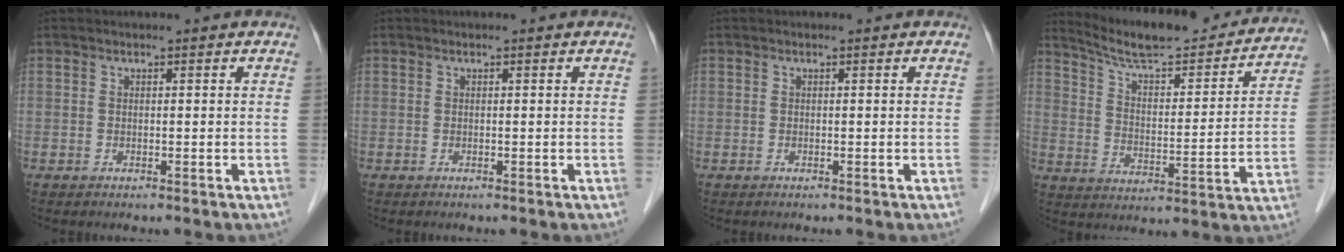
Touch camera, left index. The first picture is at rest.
{"total": 0.0}
{"total": 0.0}
{"total": 20.6, "force": [19.0, 2.6, 7.5], "torque": [-0.113, -0.022, 0.264]}